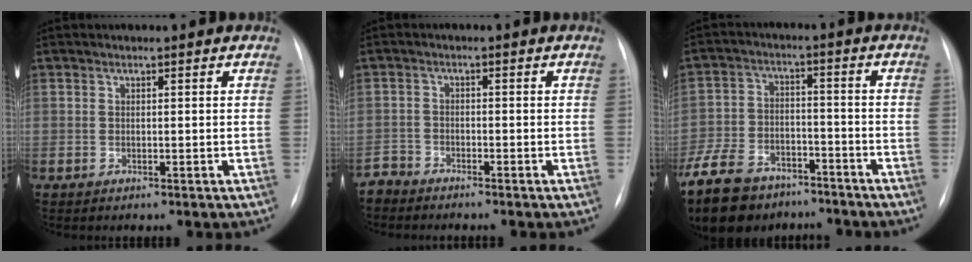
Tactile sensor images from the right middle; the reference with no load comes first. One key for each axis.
{"total": 2.7, "fx": -2.6, "fy": 0.6, "fz": -0.6, "tx": 0.013, "ty": -0.005, "tz": -0.052}
{"total": 19.2, "fx": -13.9, "fy": 10.4, "fz": 8.2, "tx": -0.225, "ty": -0.010, "tz": -0.224}